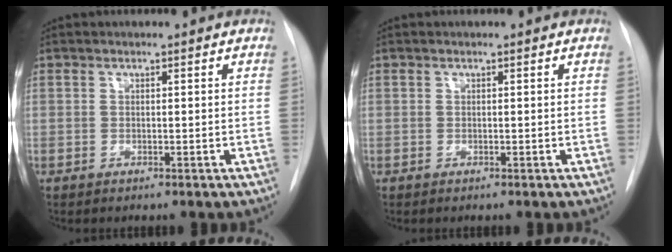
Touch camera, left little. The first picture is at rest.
{"total": 0.0}